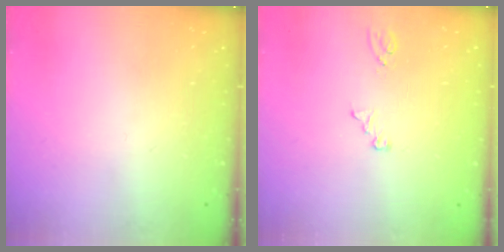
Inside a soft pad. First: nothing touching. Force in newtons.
{"total": 3.7, "press": 3.7, "slide": 0.5}